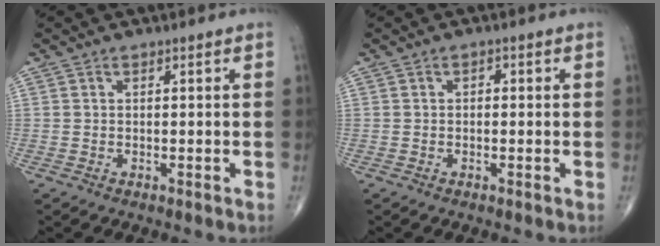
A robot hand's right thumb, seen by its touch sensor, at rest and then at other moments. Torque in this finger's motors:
{"motor_torque": [-0.40, 0.06, -0.26, -0.26, 0.05]}